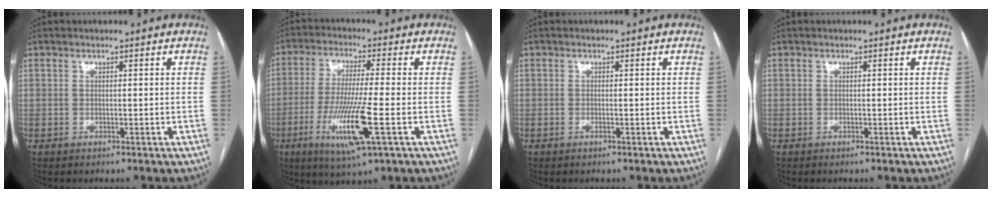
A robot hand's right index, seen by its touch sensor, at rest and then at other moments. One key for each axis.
{"total": 11.8, "fx": -3.9, "fy": 0.2, "fz": 11.1, "tx": -0.224, "ty": -0.024, "tz": -0.072}
{"total": 0.0}
{"total": 0.0}